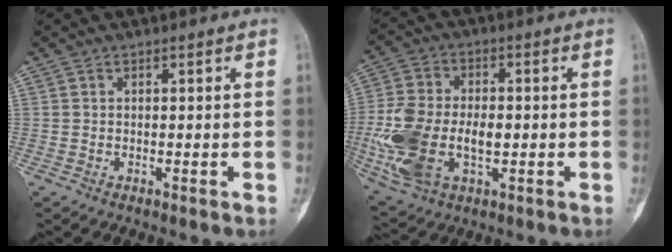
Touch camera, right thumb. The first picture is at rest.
{"total": 16.5, "force": [-2.6, 10.0, 12.8], "torque": [-0.272, 0.007, -0.038]}